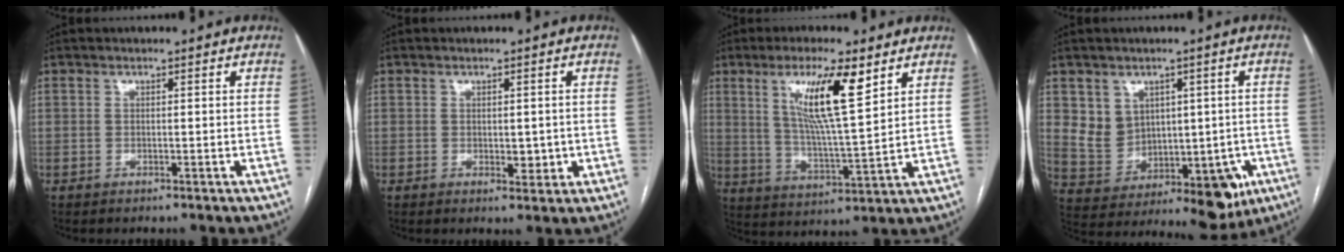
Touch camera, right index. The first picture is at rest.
{"total": 2.8, "force": [-0.4, 1.5, 2.4], "torque": [-0.028, -0.001, 0.001]}
{"total": 11.8, "force": [5.6, 0.8, 10.3], "torque": [-0.191, -0.004, 0.102]}
{"total": 12.2, "force": [0.3, 10.3, 6.6], "torque": [-0.092, 0.039, 0.047]}